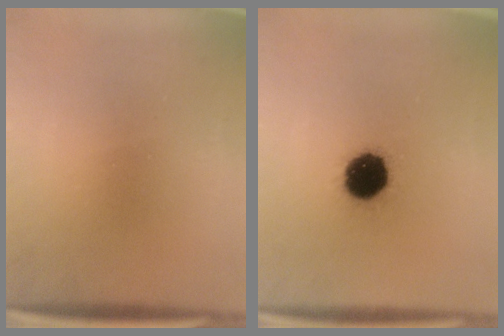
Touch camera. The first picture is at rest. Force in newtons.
{"total": 11.0}